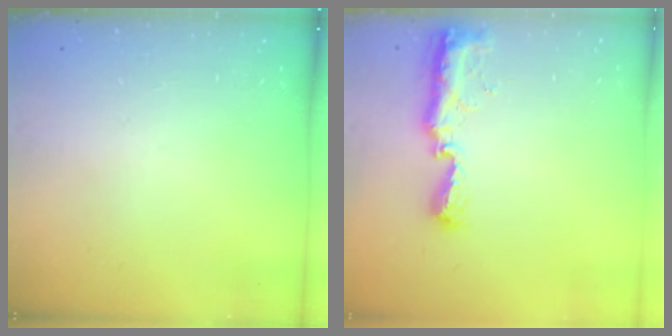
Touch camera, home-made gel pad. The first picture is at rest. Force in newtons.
{"total": 8.8, "press": 8.8, "slide": 0.9}